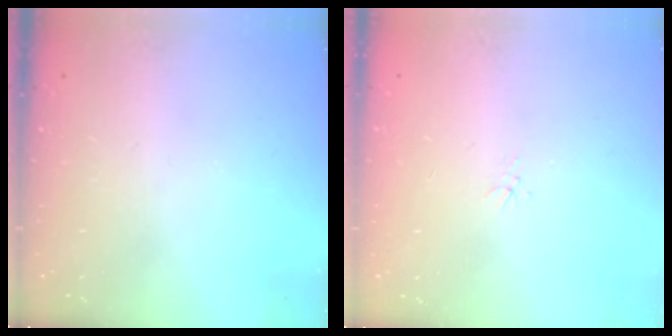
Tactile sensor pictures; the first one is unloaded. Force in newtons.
{"total": 1.5, "press": 1.5, "slide": 0.2}